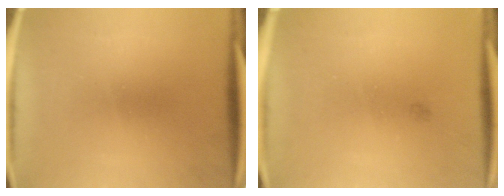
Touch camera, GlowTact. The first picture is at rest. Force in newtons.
{"total": 0.6}